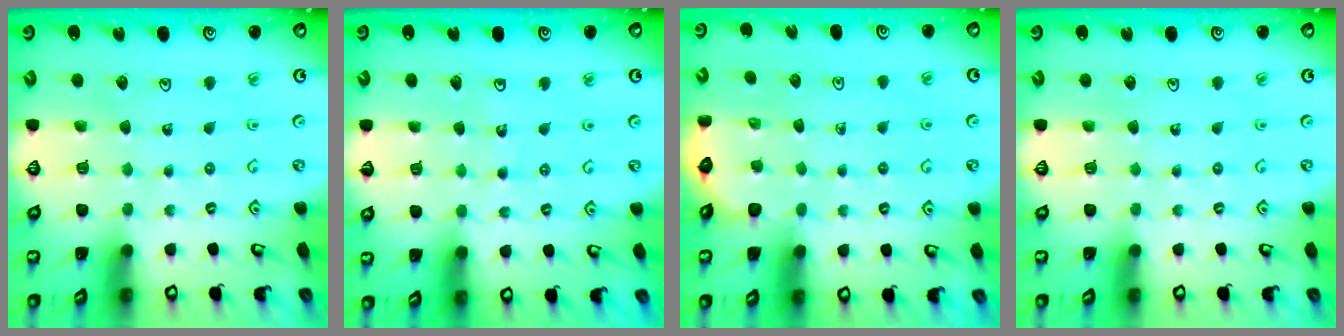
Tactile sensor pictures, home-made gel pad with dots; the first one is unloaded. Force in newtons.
{"total": 3.6, "press": 3.5, "slide": 0.4}
{"total": 2.7, "press": 2.7, "slide": 0.5}
{"total": 0.0}